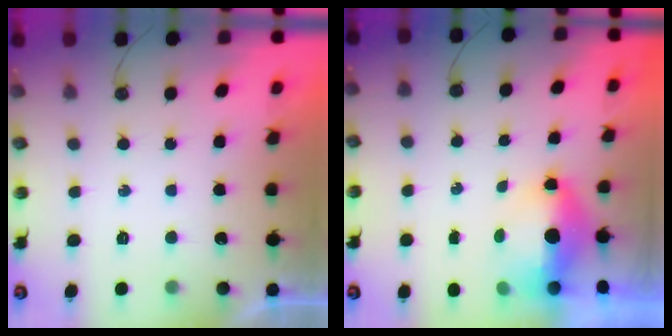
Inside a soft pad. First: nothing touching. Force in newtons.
{"total": 8.4, "press": 7.1, "slide": 4.6}